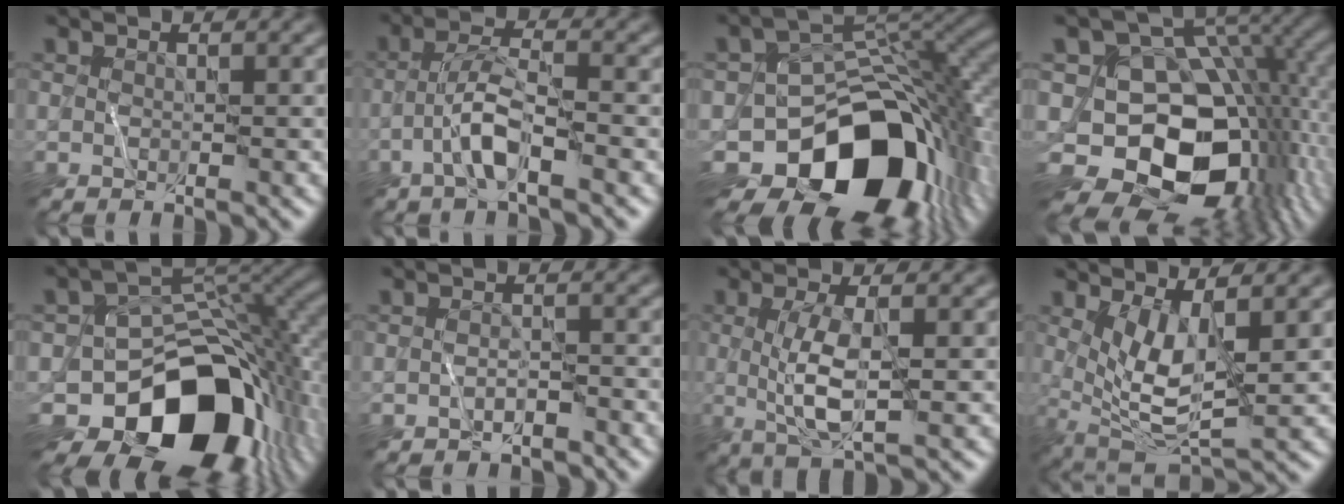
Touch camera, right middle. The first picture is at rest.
{"total": 3.8, "force": [-1.9, 0.6, 3.2], "torque": [-0.064, 0.010, -0.044]}
{"total": 15.3, "force": [-7.5, 10.2, 8.7], "torque": [-0.122, -0.026, -0.114]}
{"total": 14.6, "force": [-3.6, 10.9, 9.0], "torque": [-0.126, -0.038, -0.054]}
{"total": 14.9, "force": [-6.8, 10.2, 8.5], "torque": [-0.114, -0.023, -0.105]}
{"total": 1.1, "force": [-1.0, 0.3, 0.3], "torque": [-0.002, 0.003, -0.019]}
{"total": 4.2, "force": [0.3, 0.9, 4.1], "torque": [-0.088, -0.007, 0.007]}
{"total": 5.4, "force": [1.3, 1.9, 4.9], "torque": [-0.098, -0.018, 0.029]}